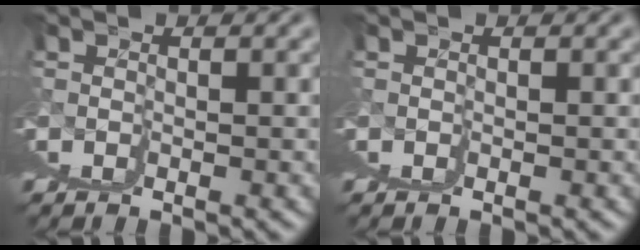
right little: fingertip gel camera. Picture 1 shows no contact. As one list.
[{"total": 0.0}]